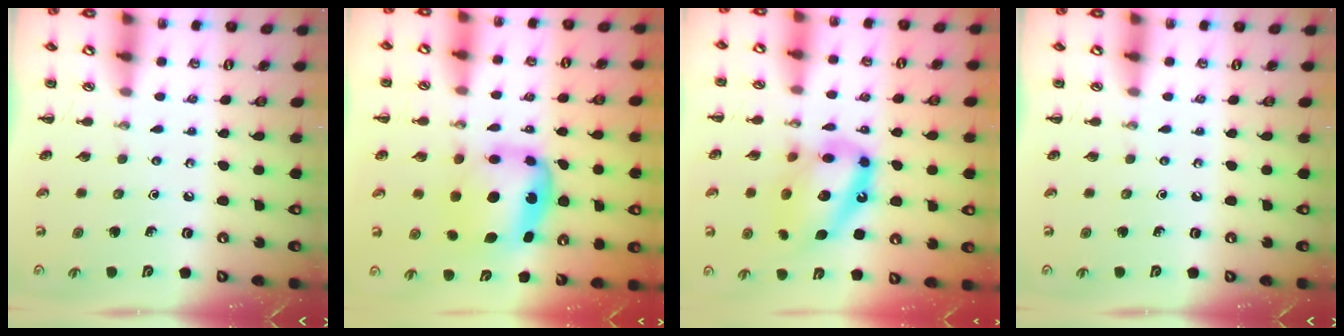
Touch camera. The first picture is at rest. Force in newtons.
{"total": 6.3, "press": 6.1, "slide": 1.5}
{"total": 16.1, "press": 15.7, "slide": 3.4}
{"total": 0.0}